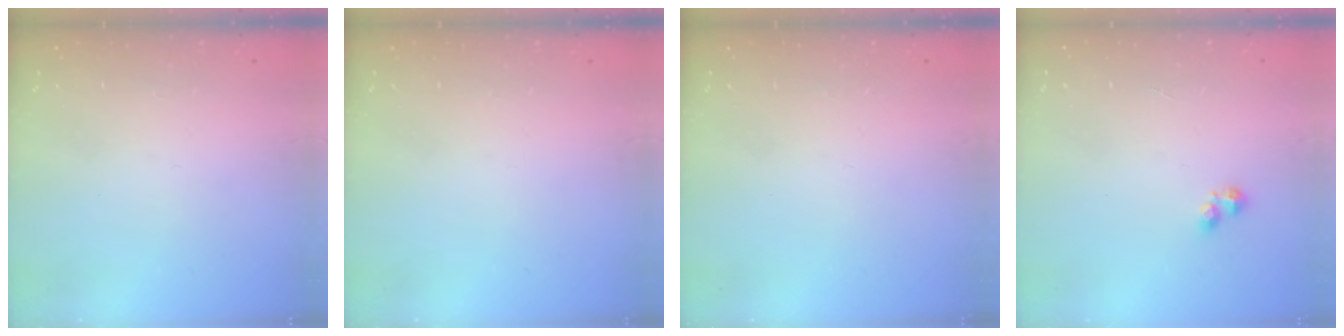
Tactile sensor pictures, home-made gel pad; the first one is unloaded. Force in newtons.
{"total": 0.0}
{"total": 0.0}
{"total": 2.4, "press": 2.3, "slide": 0.5}